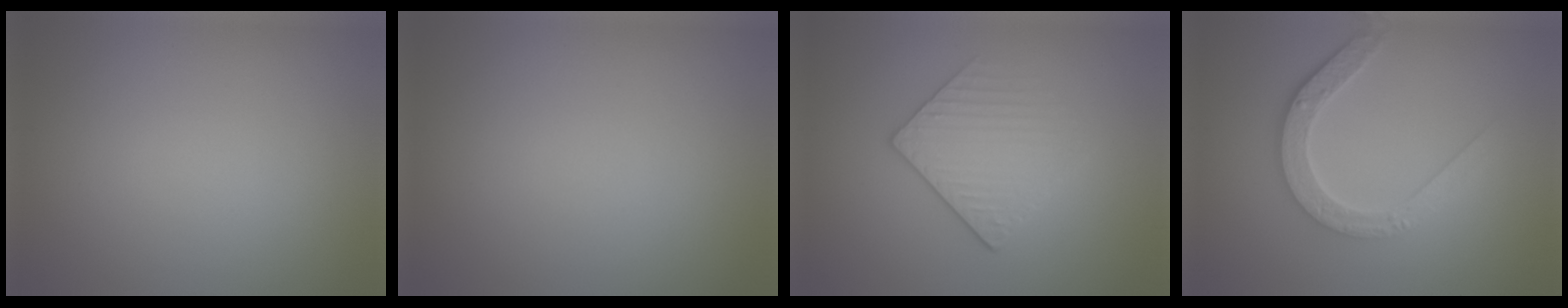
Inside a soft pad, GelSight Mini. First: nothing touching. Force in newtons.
{"total": 0.0}
{"total": 3.1, "press": 2.9, "slide": 1.1}
{"total": 4.7, "press": 3.5, "slide": 3.1}